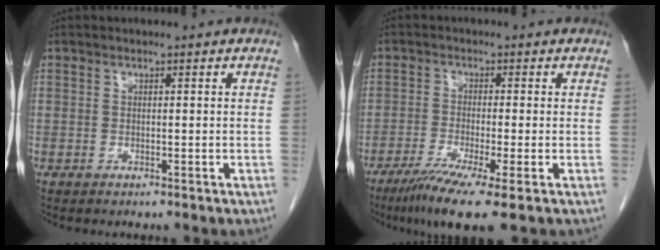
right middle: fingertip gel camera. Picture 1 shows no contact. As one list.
[{"total": 8.3, "force": [-4.8, 1.0, 6.6], "torque": [-0.116, -0.021, -0.079]}]